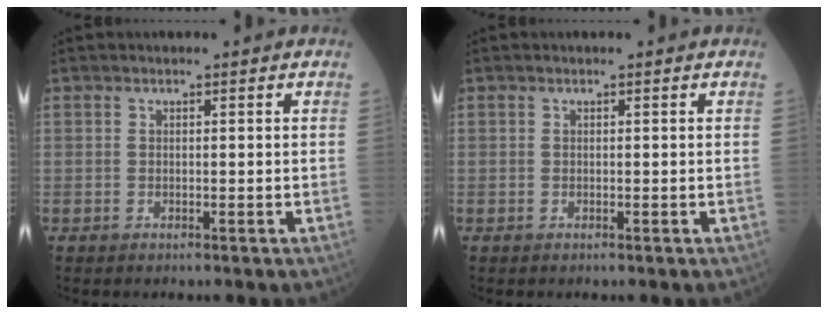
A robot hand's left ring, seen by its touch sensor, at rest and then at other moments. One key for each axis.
{"total": 0.0}